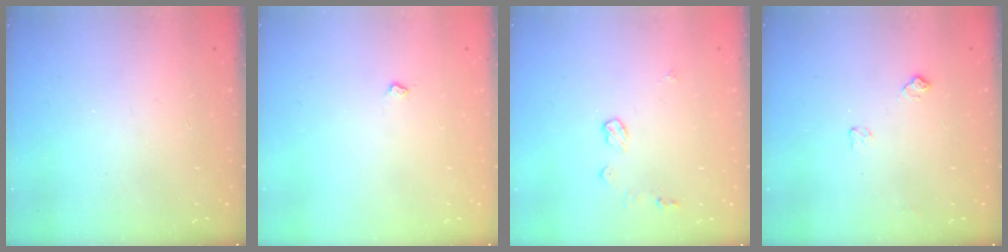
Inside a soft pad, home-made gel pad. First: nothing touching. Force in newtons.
{"total": 3.1, "press": 3.0, "slide": 0.5}
{"total": 7.4, "press": 7.4, "slide": 0.3}
{"total": 4.9, "press": 4.8, "slide": 0.7}